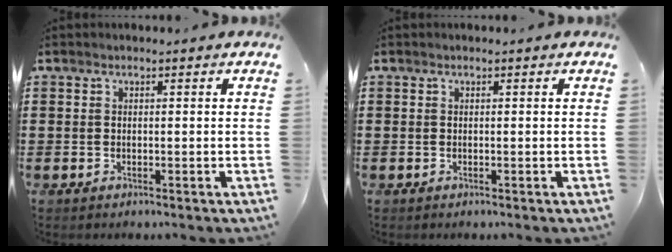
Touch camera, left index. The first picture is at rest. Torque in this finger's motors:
{"motor_torque": [0.00, 0.00, 0.00, 0.00]}